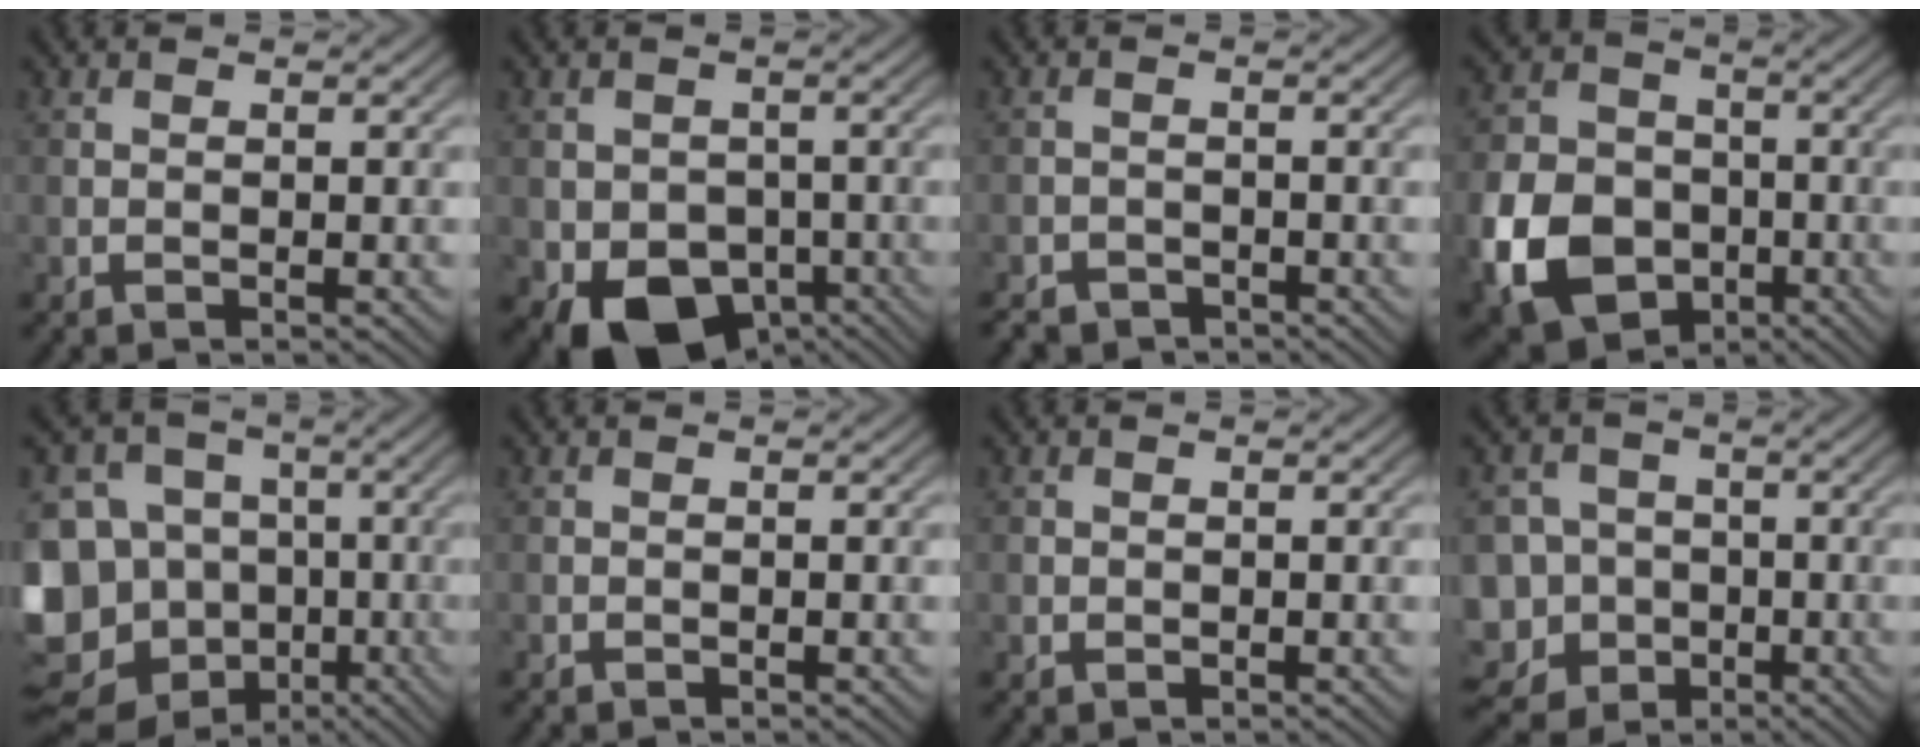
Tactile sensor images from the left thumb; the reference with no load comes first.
{"total": 8.5, "force": [-3.4, 6.5, 4.4], "torque": [-0.081, -0.034, -0.045]}
{"total": 2.6, "force": [-2.2, 1.2, 0.5], "torque": [-0.007, -0.004, -0.046]}
{"total": 12.7, "force": [-4.5, 9.9, 6.7], "torque": [-0.178, -0.036, -0.094]}
{"total": 19.1, "force": [-7.1, 16.0, 7.6], "torque": [-0.209, -0.005, -0.130]}
{"total": 0.0}
{"total": 0.7, "force": [-0.1, 0.7, 0.1], "torque": [0.000, -0.004, -0.003]}
{"total": 11.1, "force": [-4.7, 9.5, 3.1], "torque": [-0.104, -0.025, -0.103]}